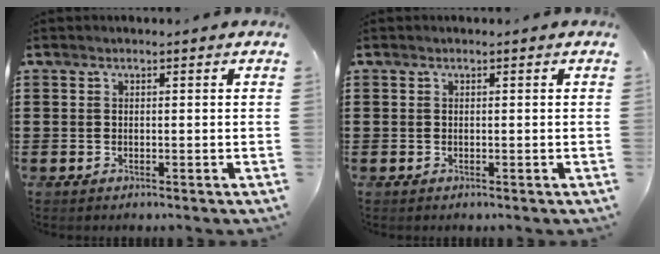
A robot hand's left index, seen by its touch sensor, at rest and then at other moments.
{"total": 0.0}